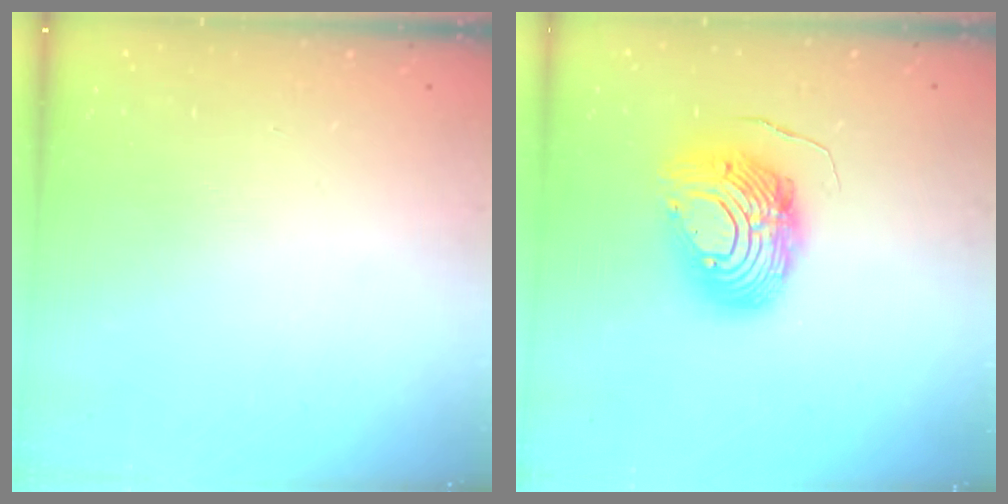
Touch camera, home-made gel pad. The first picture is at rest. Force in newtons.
{"total": 12.2, "press": 12.2, "slide": 1.2}